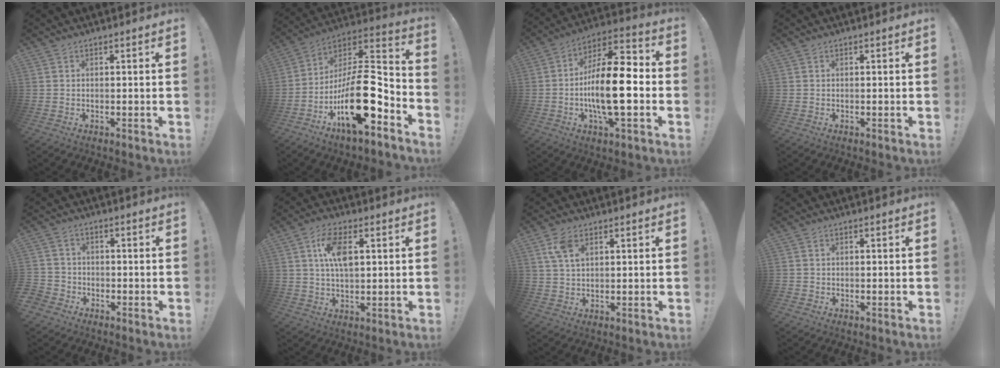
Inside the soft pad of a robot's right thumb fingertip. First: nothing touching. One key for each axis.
{"total": 21.7, "fx": -7.5, "fy": 8.4, "fz": 18.5, "tx": -0.322, "ty": 0.034, "tz": -0.121}
{"total": 19.2, "fx": -3.3, "fy": 6.4, "fz": 17.8, "tx": -0.316, "ty": 0.009, "tz": -0.055}
{"total": 0.0}
{"total": 4.1, "fx": -2.3, "fy": 3.2, "fz": 0.9, "tx": -0.034, "ty": 0.016, "tz": -0.044}
{"total": 9.2, "fx": 2.6, "fy": 4.6, "fz": 7.5, "tx": -0.128, "ty": 0.005, "tz": 0.046}
{"total": 5.9, "fx": 2.8, "fy": 3.1, "fz": 4.2, "tx": -0.077, "ty": -0.005, "tz": 0.052}
{"total": 0.7, "fx": -0.4, "fy": 0.6, "fz": 0.0, "tx": -0.006, "ty": 0.005, "tz": -0.006}